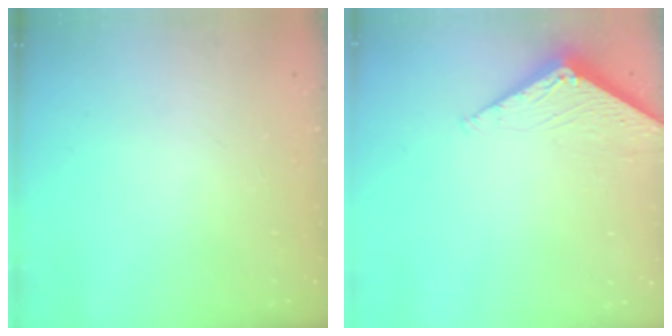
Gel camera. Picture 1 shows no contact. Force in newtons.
{"total": 2.8, "press": 2.8, "slide": 0.3}